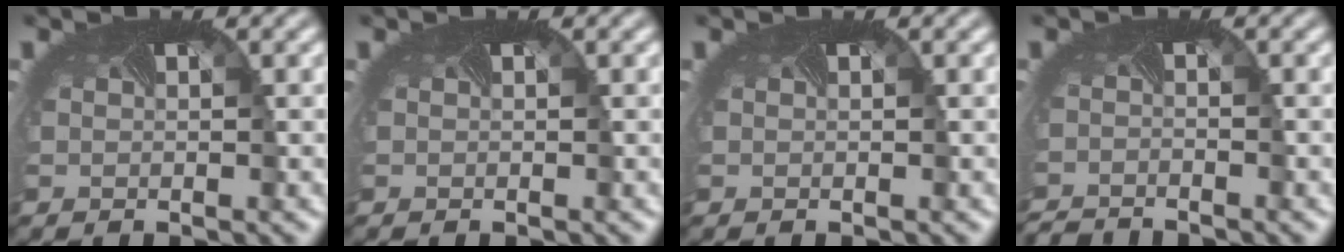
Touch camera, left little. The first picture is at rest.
{"total": 0.0}
{"total": 0.0}
{"total": 2.9, "force": [-2.9, -0.3, -0.1], "torque": [-0.009, -0.024, -0.056]}